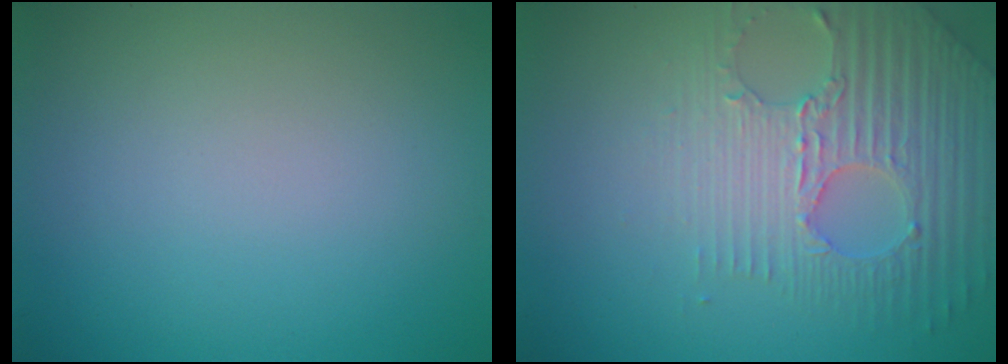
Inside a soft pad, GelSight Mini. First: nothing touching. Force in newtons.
{"total": 5.2, "press": 4.5, "slide": 2.5}